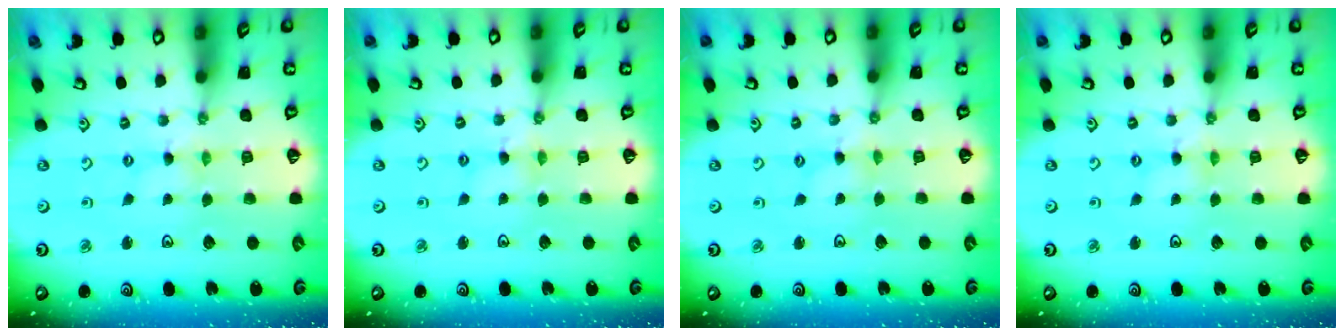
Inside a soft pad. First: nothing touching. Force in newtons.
{"total": 3.1, "press": 3.1, "slide": 0.3}
{"total": 0.8, "press": 0.7, "slide": 0.3}
{"total": 0.8, "press": 0.8, "slide": 0.2}